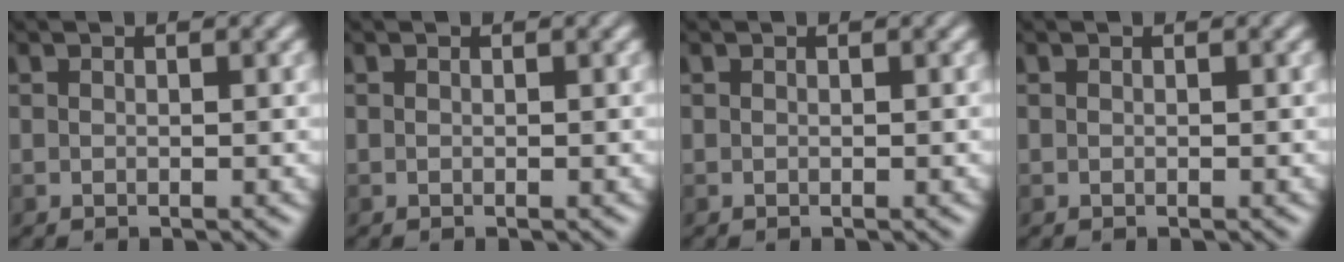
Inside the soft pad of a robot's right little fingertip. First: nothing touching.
{"total": 0.0}
{"total": 0.0}
{"total": 0.0}